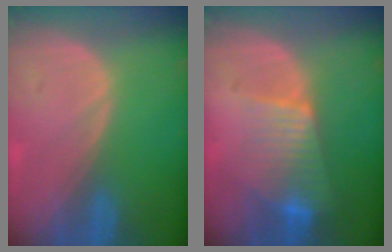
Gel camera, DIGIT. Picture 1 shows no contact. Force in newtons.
{"total": 7.7, "press": 6.6, "slide": 4.0}